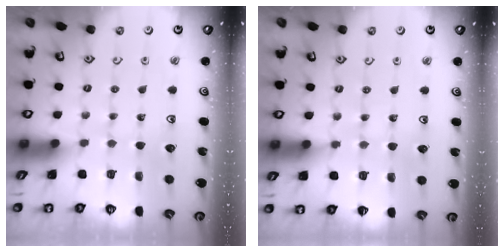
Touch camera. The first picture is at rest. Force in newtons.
{"total": 3.0, "press": 2.9, "slide": 0.6}